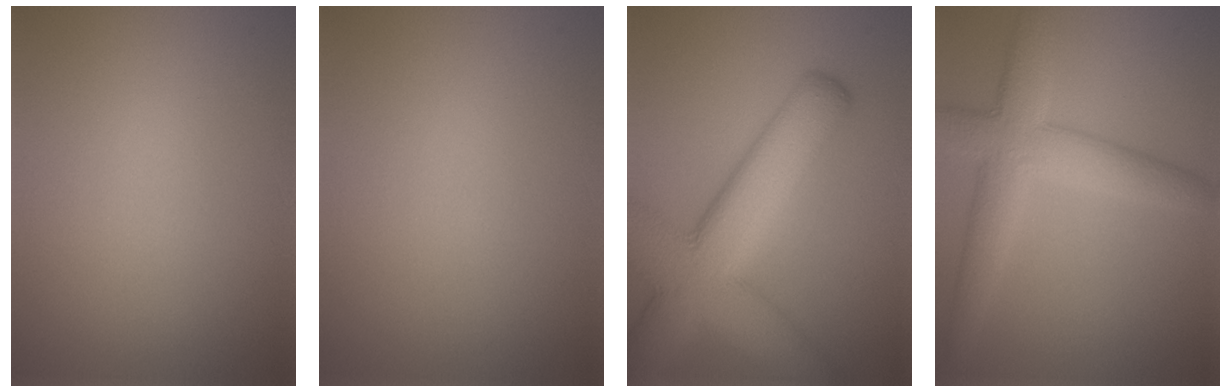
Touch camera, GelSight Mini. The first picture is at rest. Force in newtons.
{"total": 0.0}
{"total": 10.4, "press": 10.3, "slide": 0.7}
{"total": 5.9, "press": 5.9, "slide": 0.4}